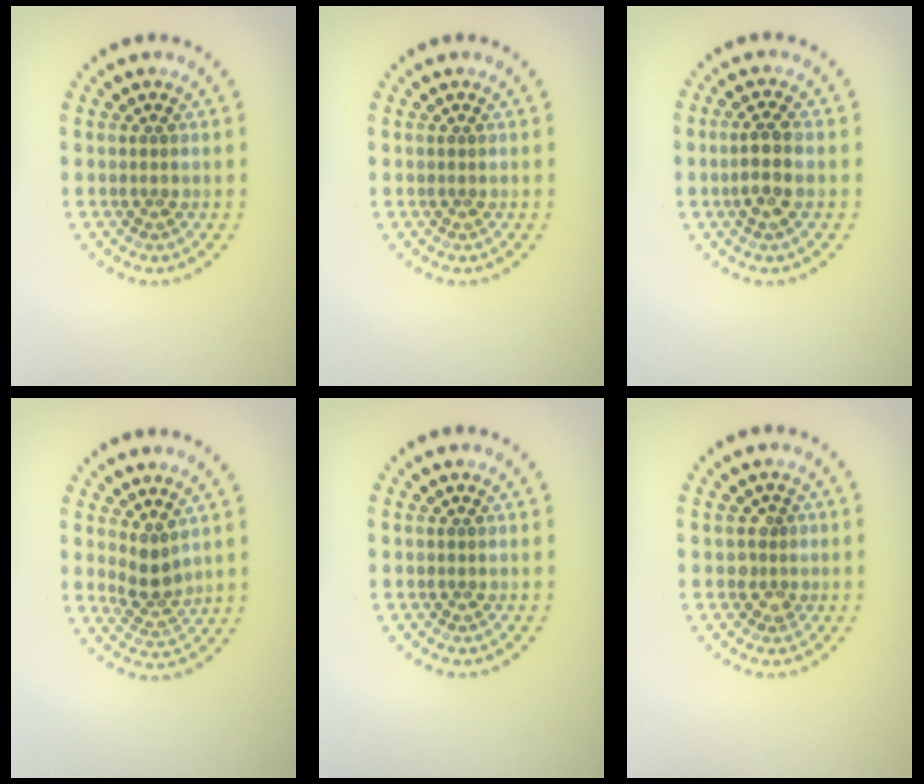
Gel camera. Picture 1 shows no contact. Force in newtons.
{"total": 0.0}
{"total": 2.6, "press": 2.4, "slide": 1.0}
{"total": 2.3, "press": 2.0, "slide": 1.1}
{"total": 0.0}
{"total": 1.5, "press": 1.3, "slide": 0.9}